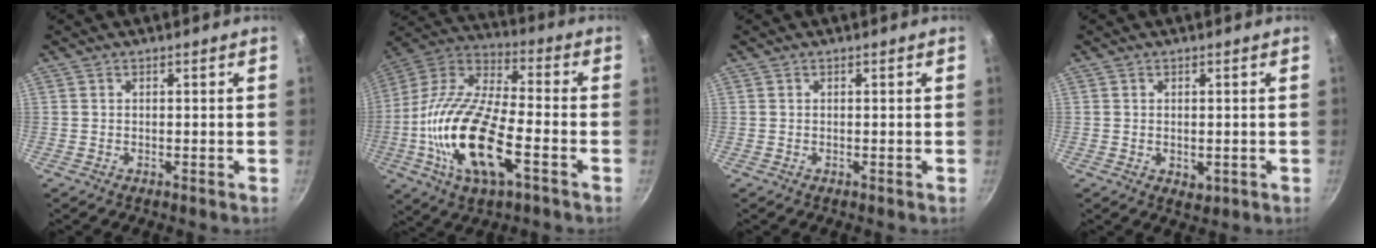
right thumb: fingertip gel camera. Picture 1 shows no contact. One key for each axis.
{"total": 22.2, "fx": -6.3, "fy": 9.0, "fz": 19.3, "tx": -0.375, "ty": 0.028, "tz": -0.136}
{"total": 0.0}
{"total": 2.2, "fx": -0.2, "fy": 1.5, "fz": 1.5, "tx": -0.021, "ty": -0.006, "tz": 0.000}